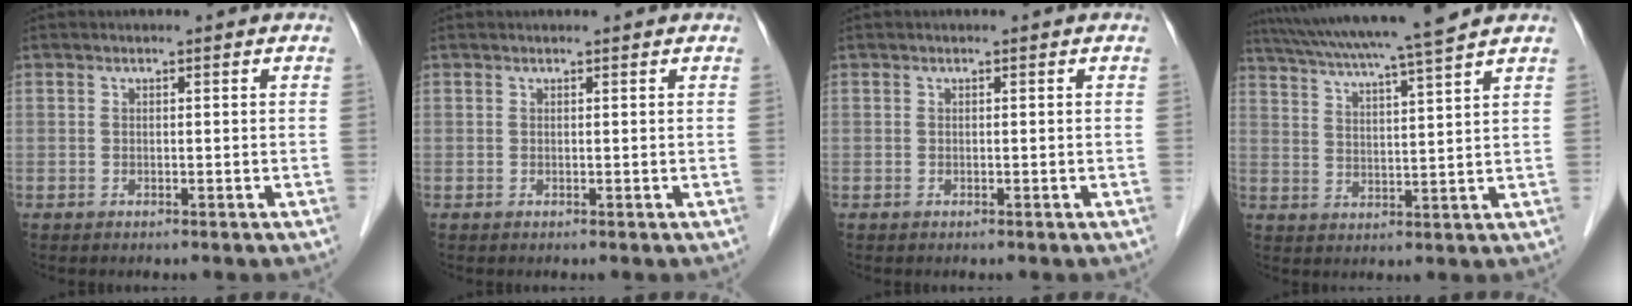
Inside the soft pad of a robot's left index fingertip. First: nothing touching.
{"total": 1.2, "force": [1.2, 0.0, 0.2], "torque": [-0.010, 0.010, 0.015]}
{"total": 0.0}
{"total": 14.4, "force": [12.3, -1.4, 7.3], "torque": [-0.131, 0.009, 0.184]}